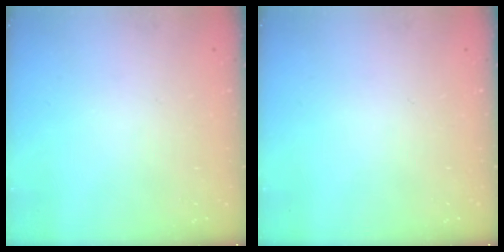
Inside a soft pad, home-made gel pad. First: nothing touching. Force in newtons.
{"total": 0.0}